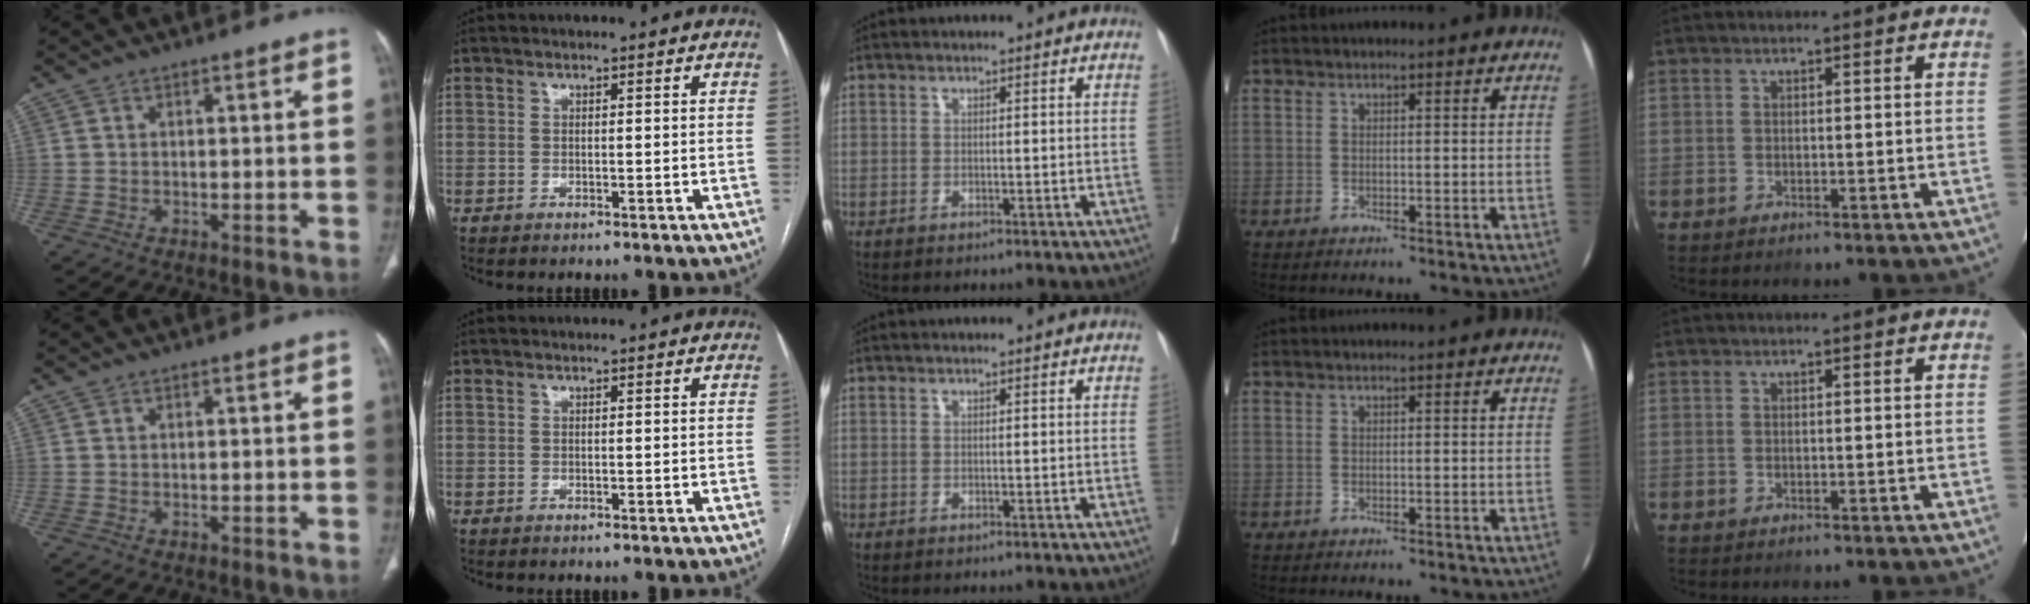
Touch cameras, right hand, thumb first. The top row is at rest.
{}